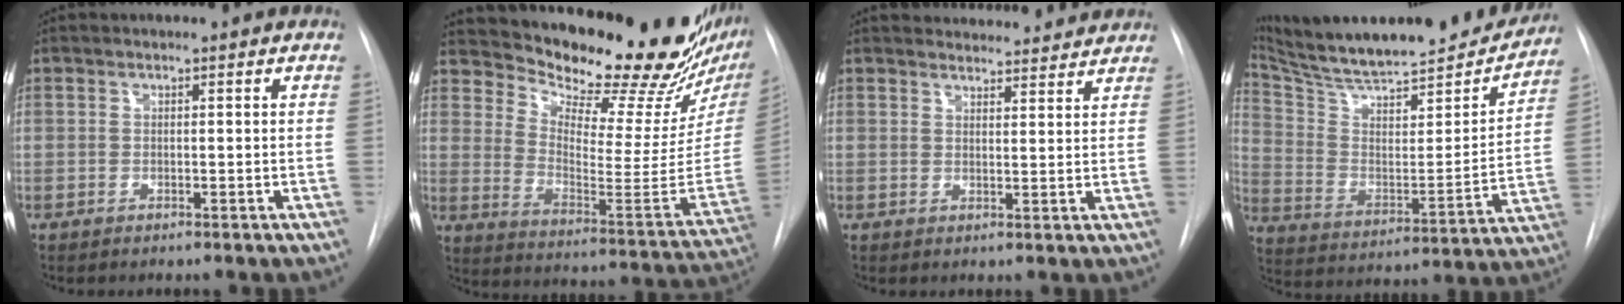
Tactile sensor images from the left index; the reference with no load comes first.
{"total": 25.6, "force": [23.0, 3.2, 10.7], "torque": [-0.168, -0.112, 0.301]}
{"total": 11.0, "force": [10.6, 2.2, 1.7], "torque": [-0.006, 0.014, 0.122]}
{"total": 27.5, "force": [24.9, 3.9, 11.1], "torque": [-0.187, -0.047, 0.360]}